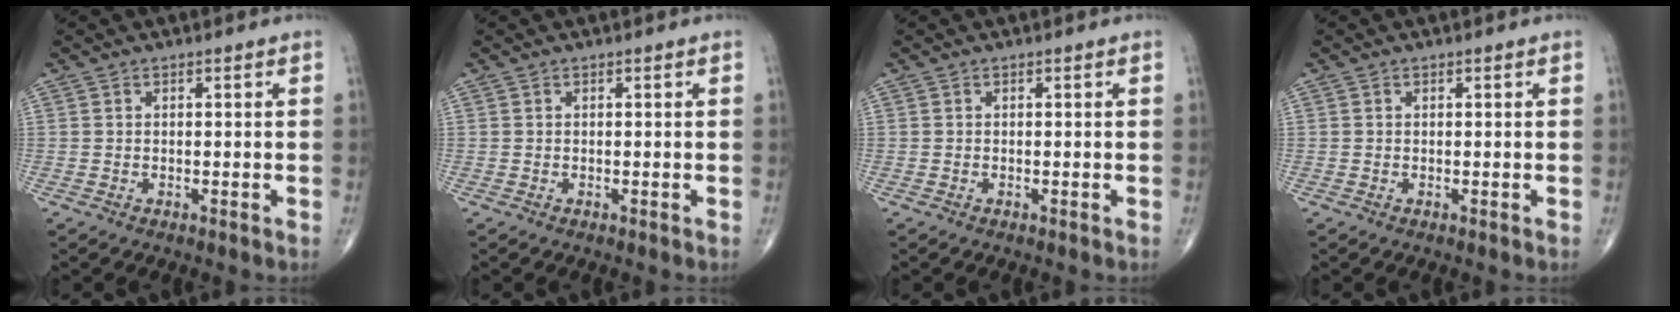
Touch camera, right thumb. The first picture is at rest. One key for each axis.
{"total": 0.0}
{"total": 0.0}
{"total": 0.0}